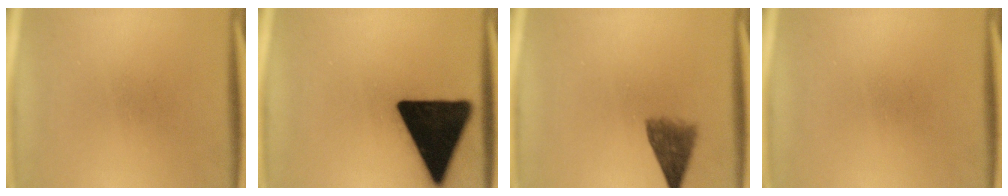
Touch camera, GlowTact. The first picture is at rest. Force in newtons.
{"total": 19.8}
{"total": 4.9}
{"total": 0.0}